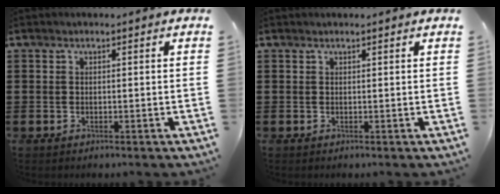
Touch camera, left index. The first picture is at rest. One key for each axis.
{"total": 0.0}